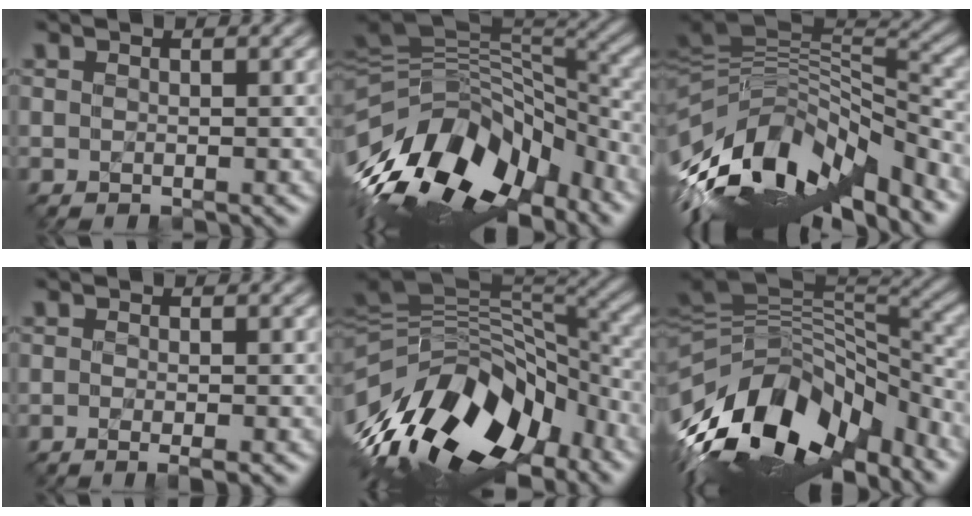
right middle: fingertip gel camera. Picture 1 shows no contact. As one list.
[{"total": 13.3, "force": [-6.1, 7.5, 9.2], "torque": [-0.193, 0.009, -0.103]}, {"total": 12.2, "force": [-6.0, 5.9, 8.9], "torque": [-0.195, 0.016, -0.106]}, {"total": 1.7, "force": [-0.9, 0.4, 1.4], "torque": [-0.027, -0.005, -0.011]}, {"total": 12.9, "force": [-6.6, 6.6, 8.9], "torque": [-0.182, 0.028, -0.117]}, {"total": 12.3, "force": [-6.4, 6.9, 8.0], "torque": [-0.171, 0.019, -0.106]}]